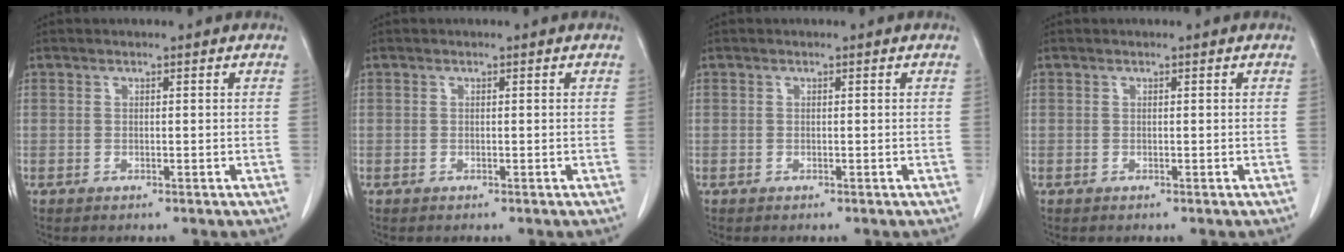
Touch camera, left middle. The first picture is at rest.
{"total": 0.0}
{"total": 0.0}
{"total": 0.0}